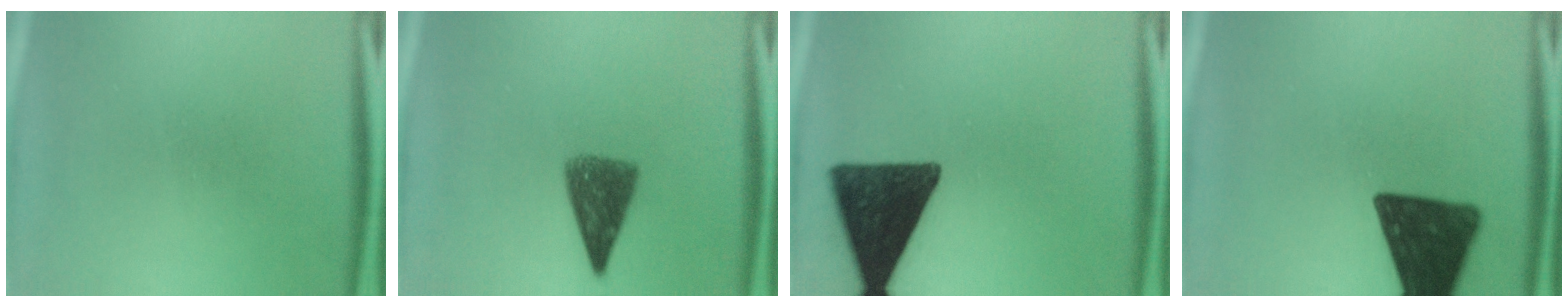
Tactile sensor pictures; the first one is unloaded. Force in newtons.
{"total": 6.8}
{"total": 15.2}
{"total": 16.6}